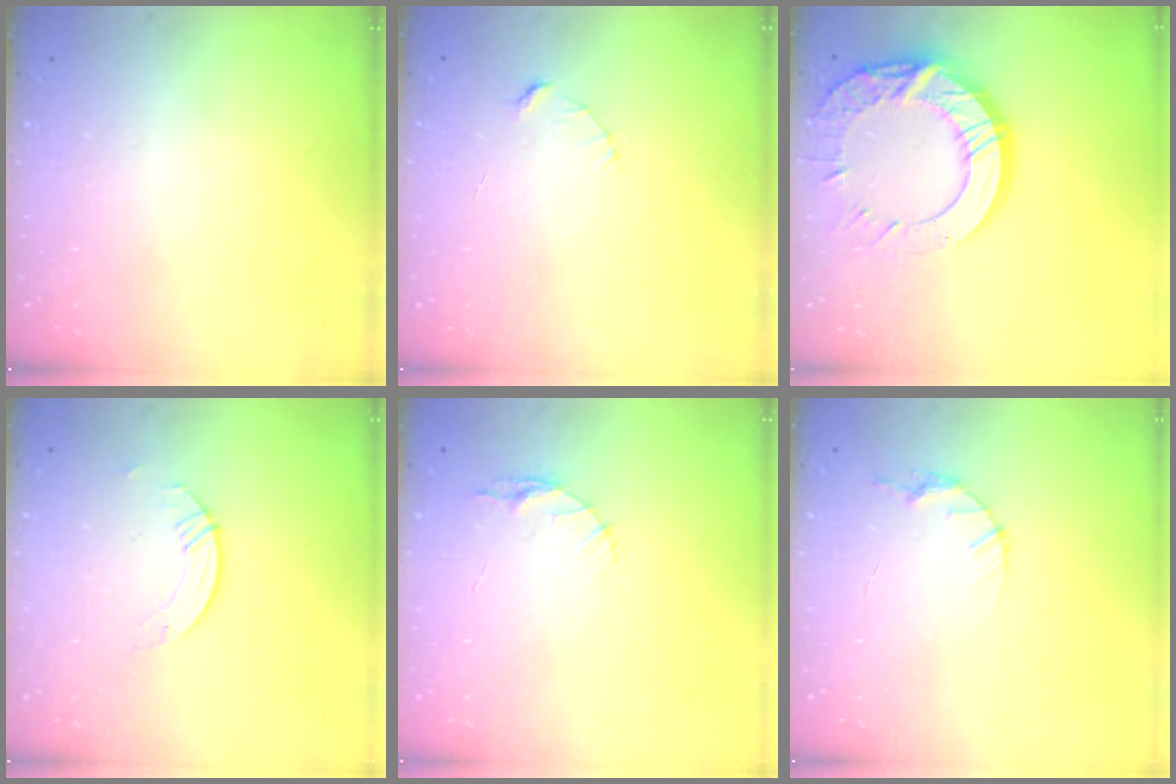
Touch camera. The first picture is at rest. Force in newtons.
{"total": 2.4, "press": 2.4, "slide": 0.2}
{"total": 17.0, "press": 17.0, "slide": 1.2}
{"total": 2.8, "press": 2.8, "slide": 0.2}
{"total": 3.3, "press": 3.3, "slide": 0.4}
{"total": 4.1, "press": 4.1, "slide": 0.5}